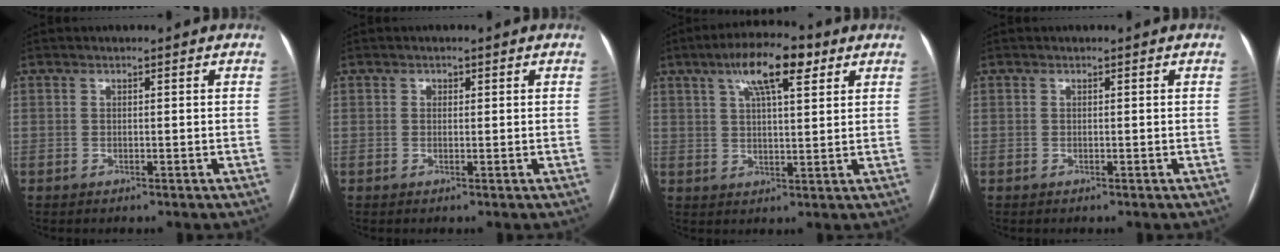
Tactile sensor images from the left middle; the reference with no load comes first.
{"total": 0.7, "force": [0.3, 0.6, 0.2], "torque": [-0.001, 0.000, 0.003]}
{"total": 9.9, "force": [5.2, 2.5, 8.0], "torque": [-0.142, 0.022, 0.083]}
{"total": 0.0}